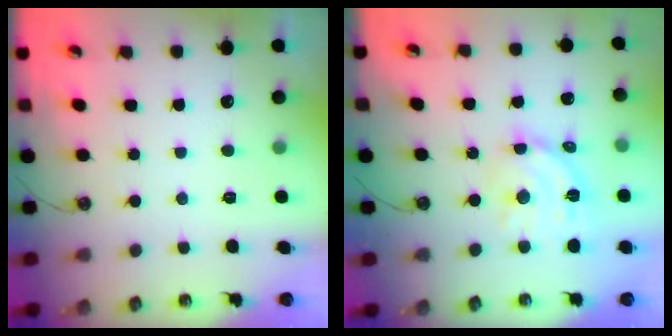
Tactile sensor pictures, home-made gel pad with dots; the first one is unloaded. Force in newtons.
{"total": 12.2, "press": 12.2, "slide": 1.0}